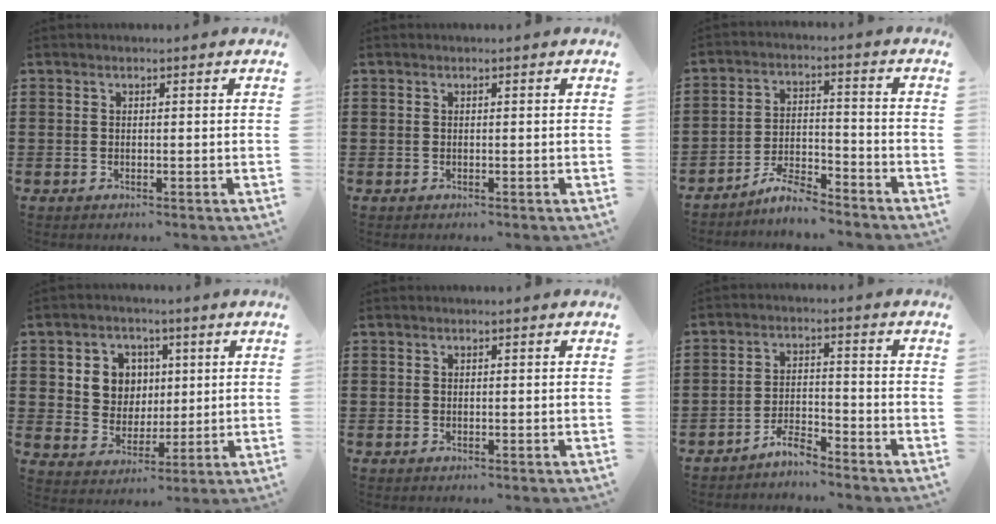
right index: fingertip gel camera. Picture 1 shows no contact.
{"total": 0.0}
{"total": 5.6, "force": [-5.2, 0.8, 1.9], "torque": [-0.048, 0.004, -0.103]}
{"total": 6.5, "force": [1.7, 6.0, 1.6], "torque": [-0.057, 0.013, 0.029]}
{"total": 0.0}
{"total": 3.9, "force": [-3.7, 0.6, 0.9], "torque": [-0.021, 0.010, -0.075]}